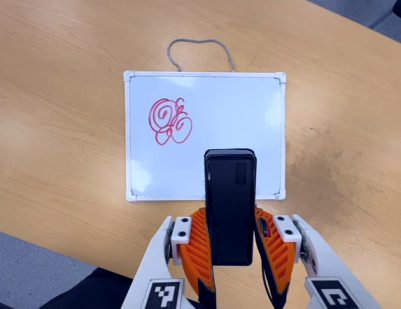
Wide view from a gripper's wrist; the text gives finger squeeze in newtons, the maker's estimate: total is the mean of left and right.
{"total": 4.8, "left": 3.4, "right": 6.2}